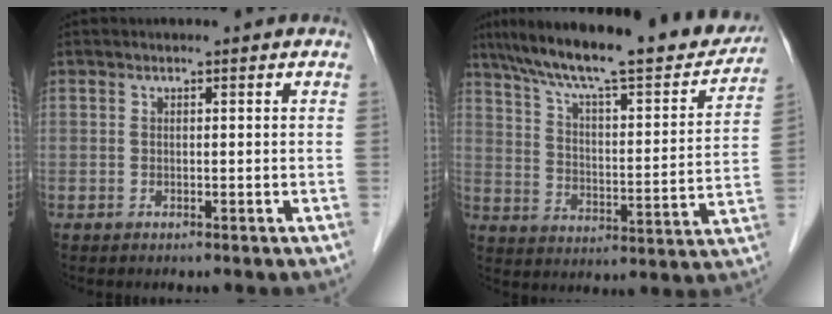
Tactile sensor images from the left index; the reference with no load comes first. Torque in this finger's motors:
{"motor_torque": [0.23, -0.24, 0.67, 0.17]}